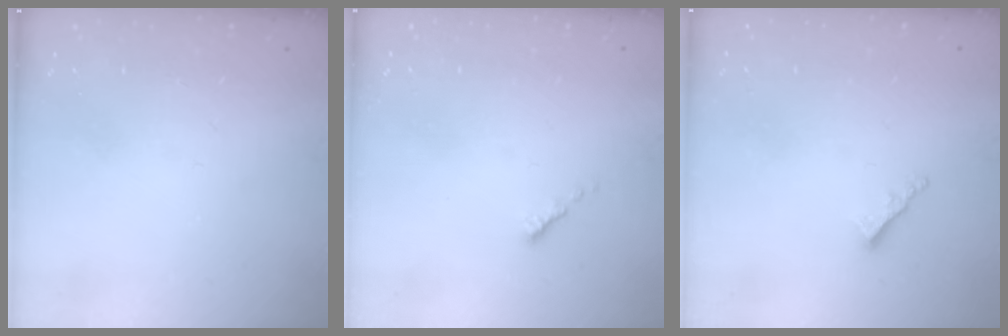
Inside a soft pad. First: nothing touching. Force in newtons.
{"total": 0.6, "press": 0.5, "slide": 0.2}
{"total": 2.0, "press": 2.0, "slide": 0.5}